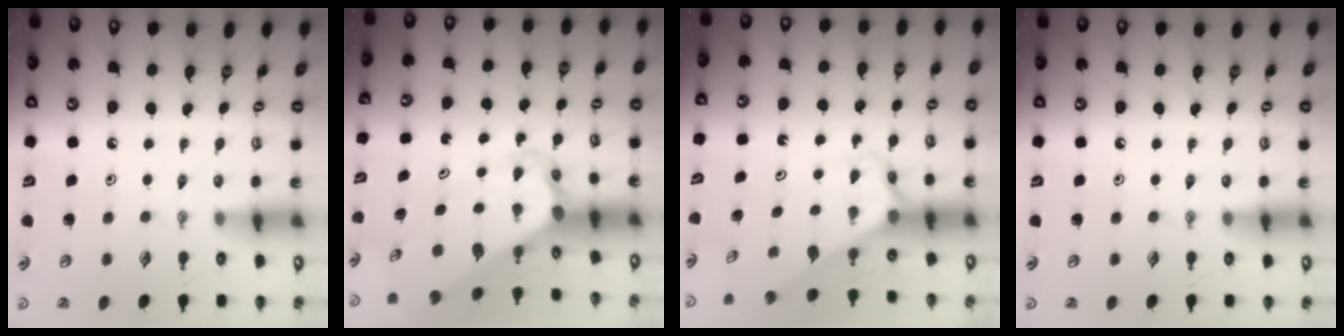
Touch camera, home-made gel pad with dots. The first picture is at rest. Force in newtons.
{"total": 3.9, "press": 3.9, "slide": 0.3}
{"total": 2.5, "press": 2.5, "slide": 0.1}
{"total": 0.0}